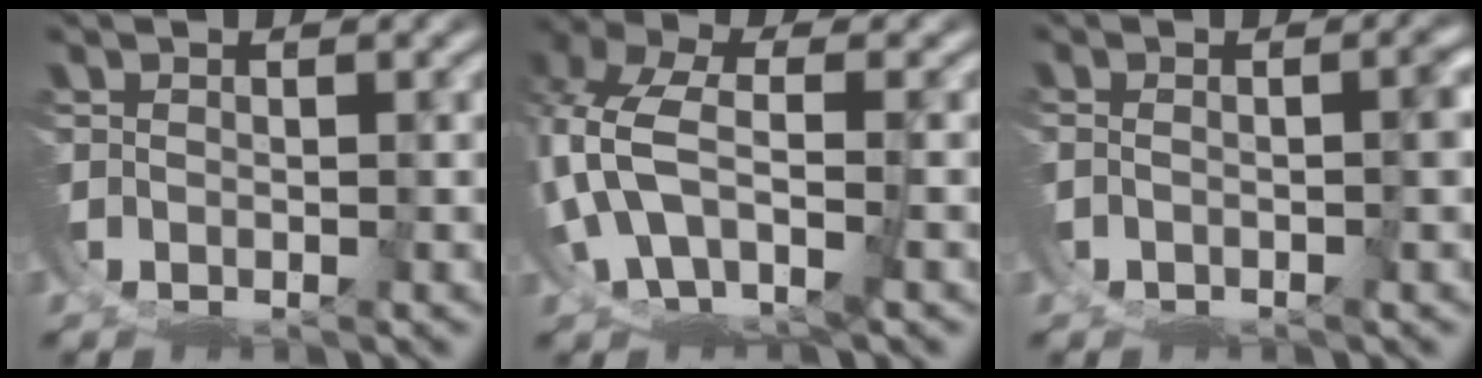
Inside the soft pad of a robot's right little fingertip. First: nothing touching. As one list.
[{"total": 9.2, "force": [-0.6, 7.5, 5.3], "torque": [-0.155, -0.031, -0.002]}, {"total": 2.4, "force": [-0.5, 0.7, 2.2], "torque": [-0.022, 0.000, -0.007]}]